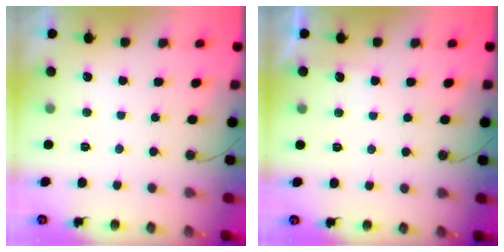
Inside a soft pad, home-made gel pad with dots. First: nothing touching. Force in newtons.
{"total": 2.4, "press": 2.3, "slide": 0.4}